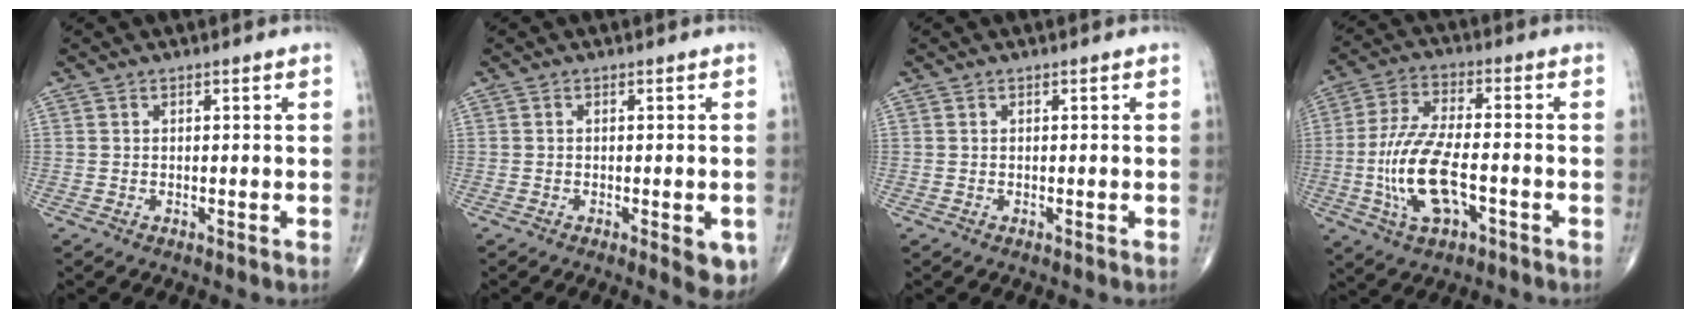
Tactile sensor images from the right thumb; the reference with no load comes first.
{"total": 5.2, "force": [-1.8, 1.8, 4.5], "torque": [-0.041, -0.008, -0.018]}
{"total": 0.0}
{"total": 13.6, "force": [-3.3, 5.9, 11.8], "torque": [-0.246, 0.017, -0.061]}